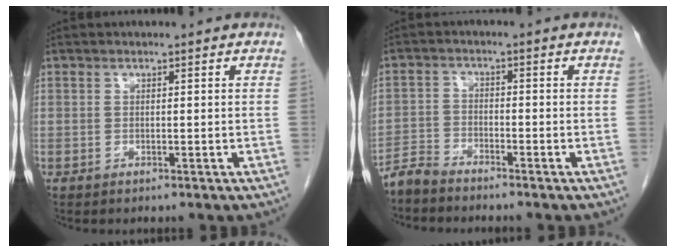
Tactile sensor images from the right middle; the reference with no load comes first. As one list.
[{"total": 3.3, "force": [-3.3, 0.4, 0.3], "torque": [-0.005, -0.010, -0.069]}]